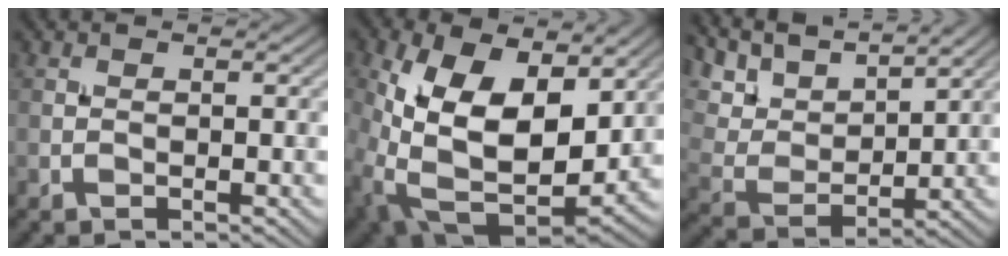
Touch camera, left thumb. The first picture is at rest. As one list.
[{"total": 16.7, "force": [2.6, 9.8, 13.3], "torque": [-0.260, -0.031, 0.057]}, {"total": 9.2, "force": [6.8, 3.0, 5.4], "torque": [-0.131, 0.001, 0.118]}]